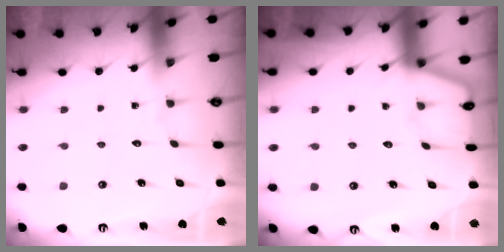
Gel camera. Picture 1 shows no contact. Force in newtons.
{"total": 2.9, "press": 2.9, "slide": 0.5}